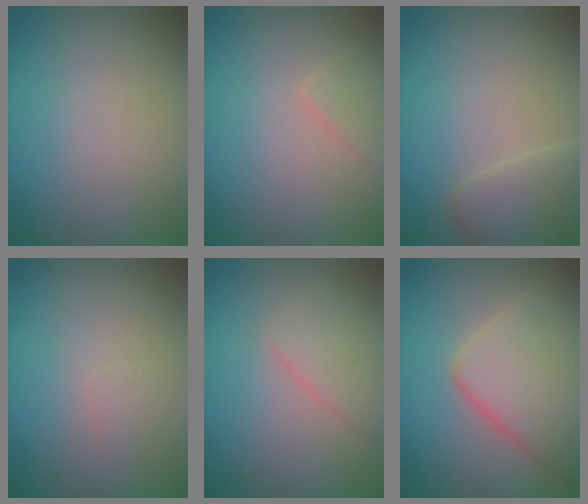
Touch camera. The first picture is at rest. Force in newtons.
{"total": 1.2, "press": 1.2, "slide": 0.1}
{"total": 2.9, "press": 2.9, "slide": 0.2}
{"total": 0.7, "press": 0.7, "slide": 0.1}
{"total": 2.1, "press": 2.1, "slide": 0.1}
{"total": 6.9, "press": 6.9, "slide": 0.5}